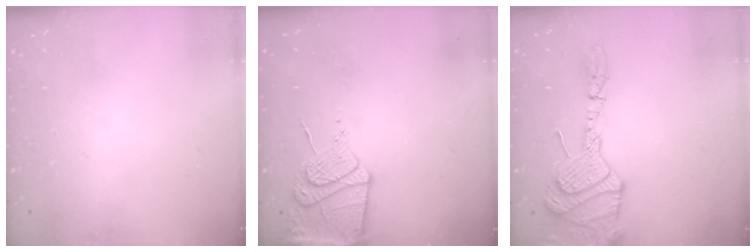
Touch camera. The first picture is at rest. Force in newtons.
{"total": 13.2, "press": 13.1, "slide": 1.7}
{"total": 18.6, "press": 18.4, "slide": 3.1}